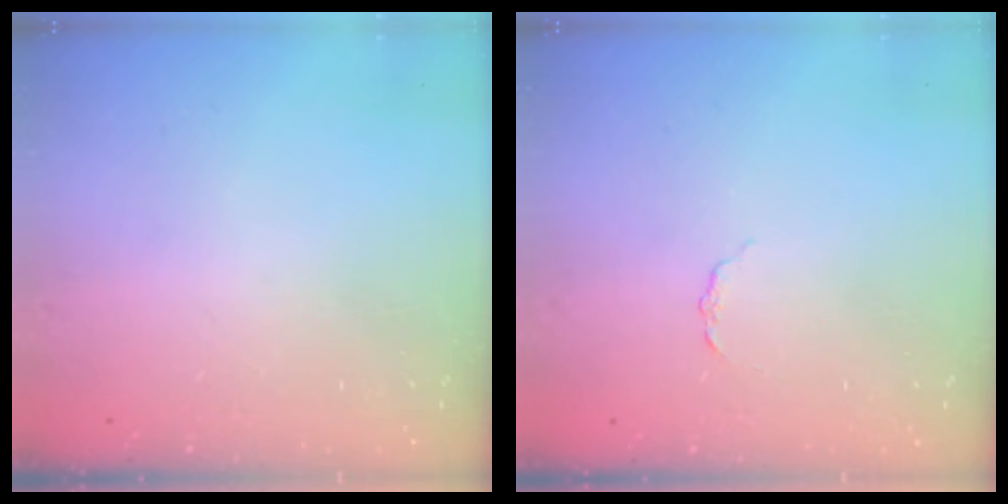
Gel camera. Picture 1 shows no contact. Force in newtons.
{"total": 2.0, "press": 2.0, "slide": 0.3}